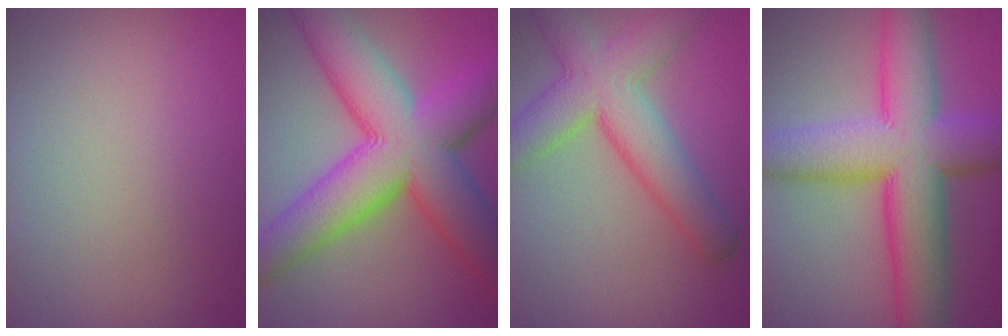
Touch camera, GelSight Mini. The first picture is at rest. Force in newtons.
{"total": 14.2, "press": 14.2, "slide": 0.2}
{"total": 7.6, "press": 7.6, "slide": 0.4}
{"total": 11.9, "press": 11.9, "slide": 0.4}